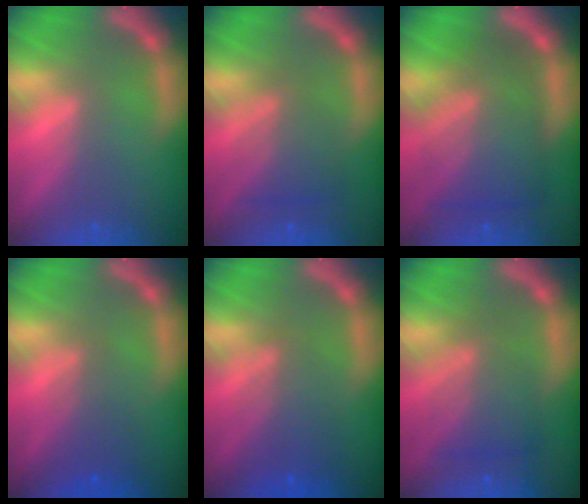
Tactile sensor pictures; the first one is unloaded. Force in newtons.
{"total": 4.5}
{"total": 9.0}
{"total": 3.0}
{"total": 4.5}
{"total": 5.5}